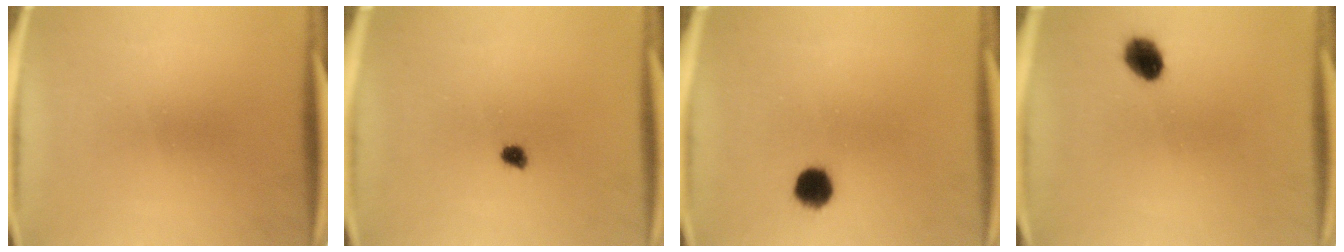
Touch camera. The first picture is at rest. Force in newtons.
{"total": 1.8}
{"total": 5.1}
{"total": 5.3}